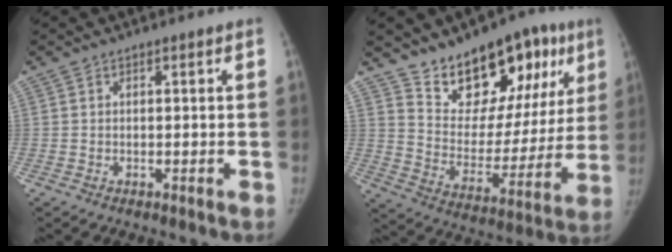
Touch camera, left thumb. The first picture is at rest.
{"total": 21.6, "force": [13.6, 11.5, 12.3], "torque": [-0.118, -0.059, 0.214]}